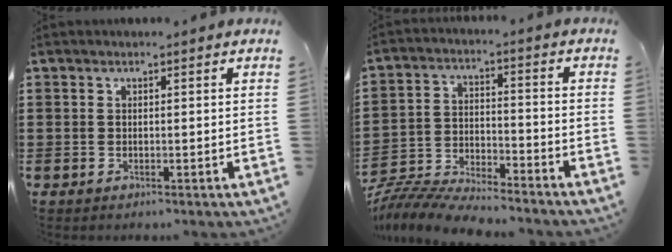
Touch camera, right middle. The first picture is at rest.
{"total": 7.8, "force": [-7.6, 0.7, 1.3], "torque": [-0.030, 0.009, -0.153]}